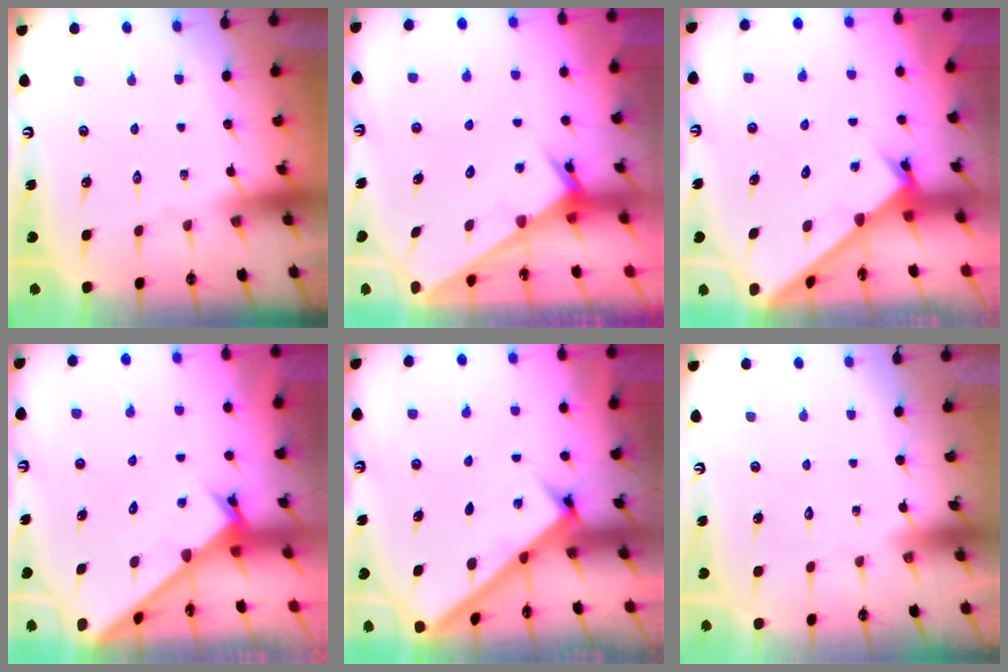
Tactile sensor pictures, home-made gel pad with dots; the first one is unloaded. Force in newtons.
{"total": 2.6, "press": 2.6, "slide": 0.1}
{"total": 2.3, "press": 2.3, "slide": 0.0}
{"total": 2.5, "press": 2.5, "slide": 0.2}
{"total": 2.6, "press": 2.6, "slide": 0.3}
{"total": 1.7, "press": 1.7, "slide": 0.1}